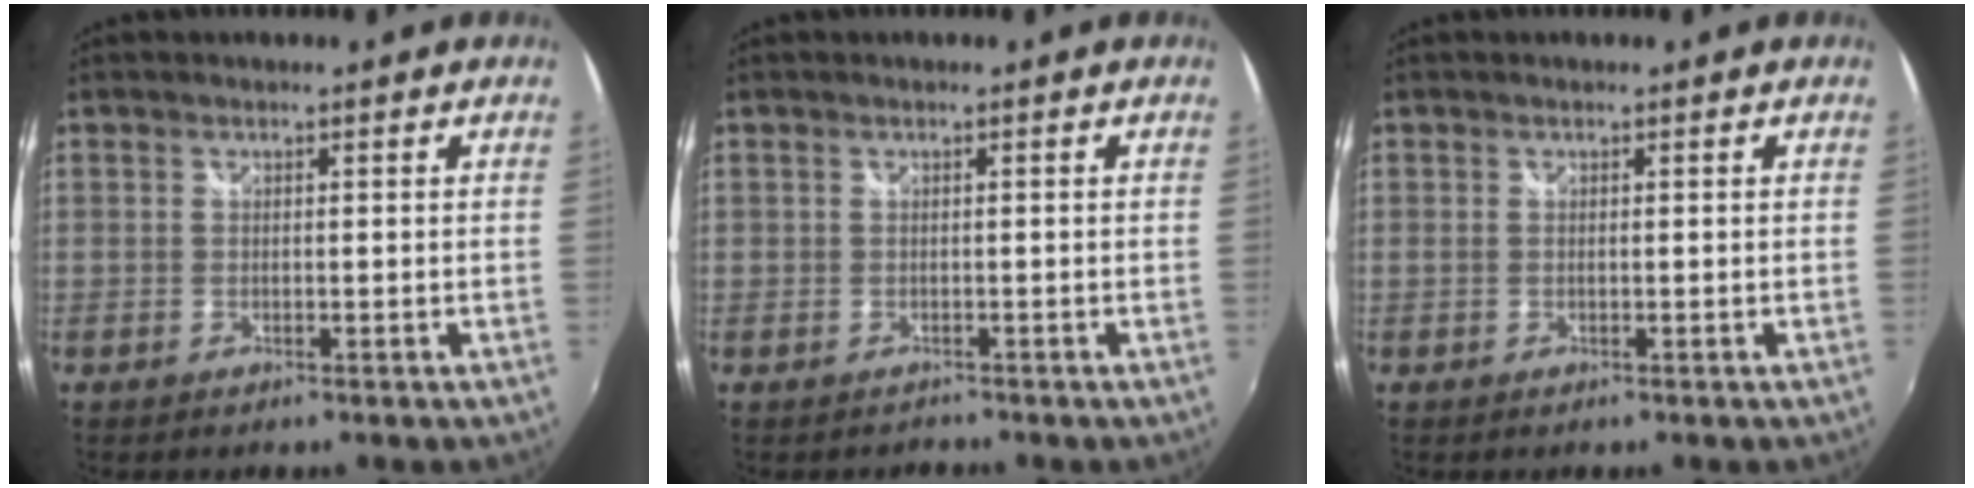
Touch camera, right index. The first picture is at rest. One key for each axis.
{"total": 1.6, "fx": -0.3, "fy": -1.2, "fz": -1.0, "tx": 0.024, "ty": -0.003, "tz": -0.001}
{"total": 0.0}